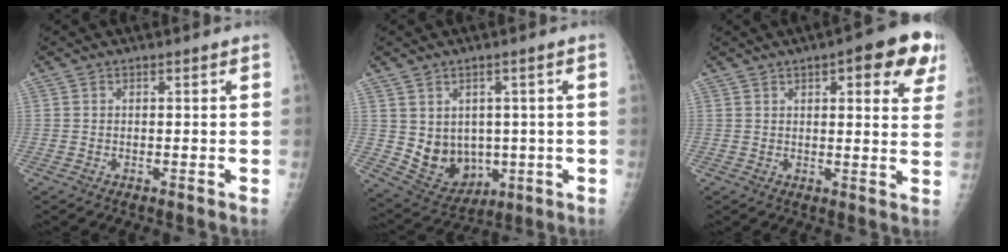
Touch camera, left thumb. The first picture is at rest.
{"total": 9.5, "force": [-0.1, 7.9, 5.3], "torque": [-0.053, -0.007, 0.030]}
{"total": 11.8, "force": [5.9, 4.0, 9.4], "torque": [-0.073, -0.015, 0.063]}